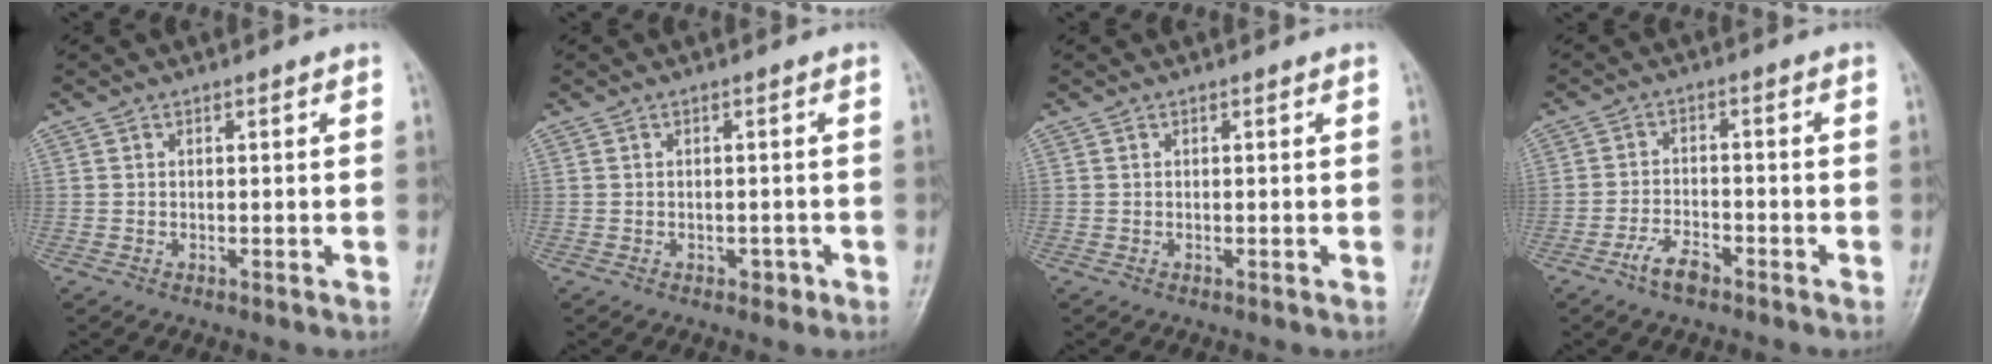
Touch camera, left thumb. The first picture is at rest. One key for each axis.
{"total": 1.8, "fx": -0.9, "fy": 1.2, "fz": 1.0, "tx": -0.006, "ty": 0.008, "tz": -0.010}
{"total": 0.0}
{"total": 4.6, "fx": -3.1, "fy": 1.8, "fz": 2.7, "tx": -0.055, "ty": 0.020, "tz": -0.060}